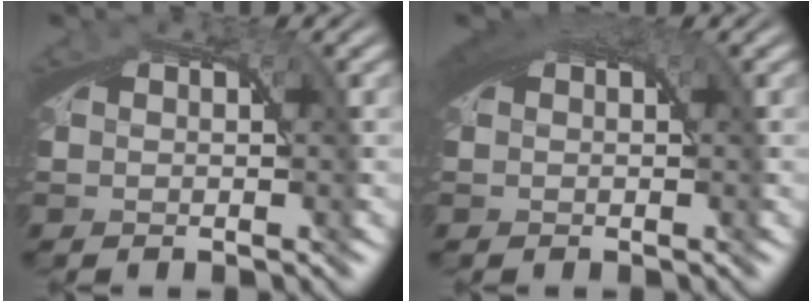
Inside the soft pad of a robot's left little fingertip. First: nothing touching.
{"total": 2.9, "force": [1.4, 1.0, 2.4], "torque": [-0.036, 0.012, 0.019]}